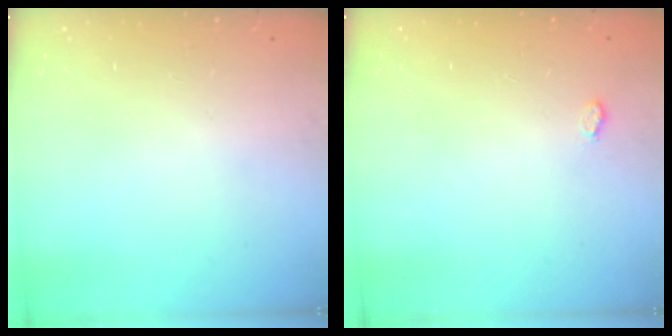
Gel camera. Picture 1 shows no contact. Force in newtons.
{"total": 3.5, "press": 3.5, "slide": 0.5}